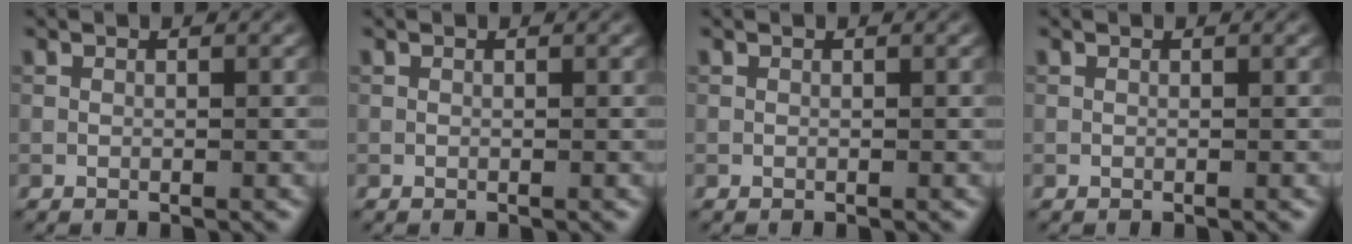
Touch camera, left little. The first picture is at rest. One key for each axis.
{"total": 0.0}
{"total": 0.0}
{"total": 0.0}